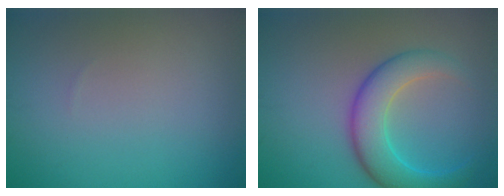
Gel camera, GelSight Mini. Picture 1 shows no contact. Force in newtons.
{"total": 5.6, "press": 5.6, "slide": 0.3}